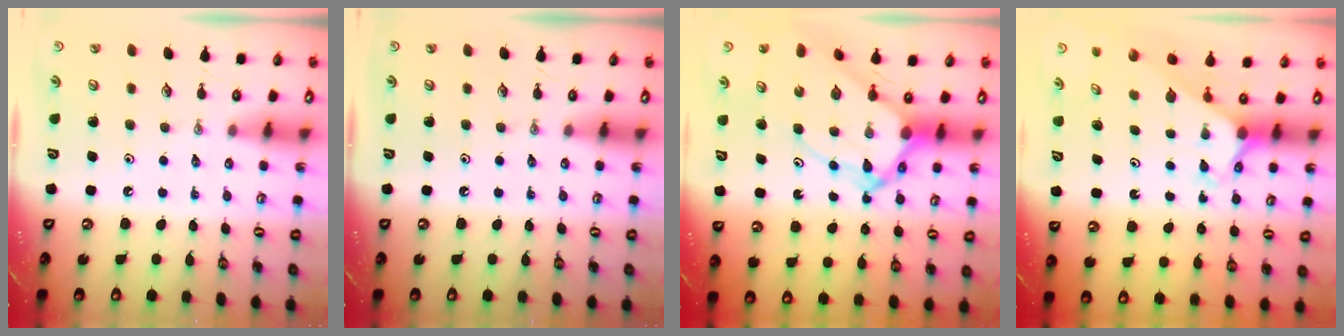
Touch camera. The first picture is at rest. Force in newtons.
{"total": 0.0}
{"total": 10.2, "press": 10.2, "slide": 0.9}
{"total": 2.2, "press": 2.2, "slide": 0.2}